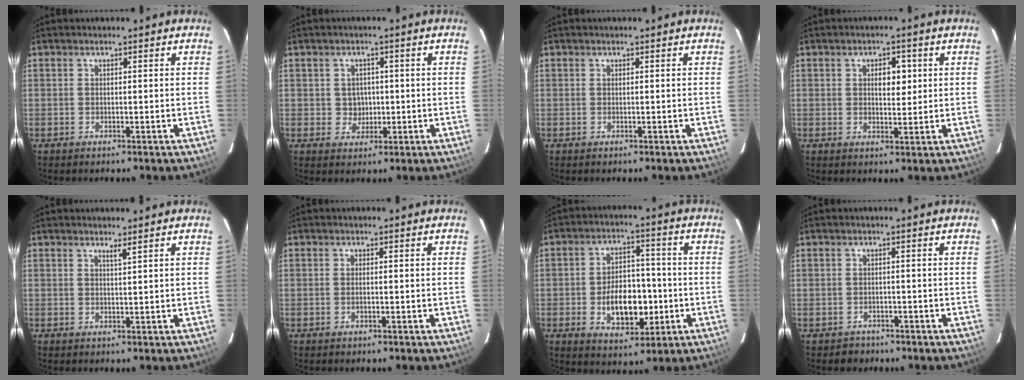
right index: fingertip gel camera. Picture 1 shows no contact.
{"total": 3.1, "force": [0.0, 3.1, 0.5], "torque": [-0.008, 0.012, 0.005]}
{"total": 0.0}
{"total": 3.8, "force": [1.0, 2.2, 3.0], "torque": [-0.043, 0.010, 0.016]}
{"total": 1.1, "force": [0.8, -0.2, 0.7], "torque": [-0.010, -0.003, 0.012]}
{"total": 0.6, "force": [-0.1, 0.2, 0.6], "torque": [-0.013, 0.001, -0.003]}
{"total": 11.1, "force": [-2.5, 6.8, 8.4], "torque": [-0.155, 0.014, -0.025]}
{"total": 2.5, "force": [-1.6, 1.9, -0.3], "torque": [0.004, 0.009, -0.020]}